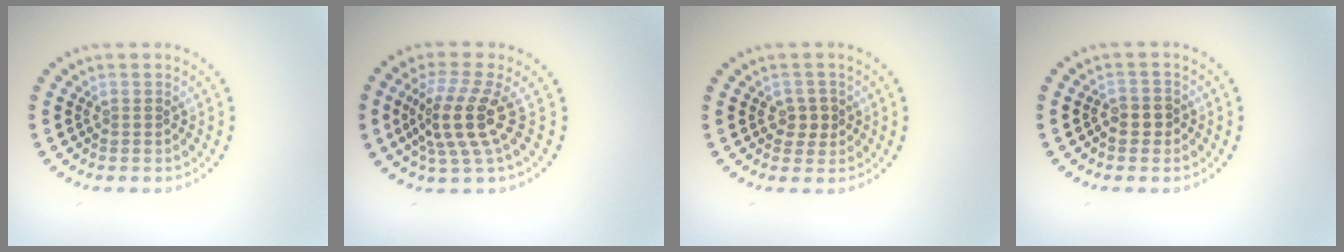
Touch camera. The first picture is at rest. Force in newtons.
{"total": 4.3, "press": 3.4, "slide": 2.7}
{"total": 1.8, "press": 1.7, "slide": 0.5}
{"total": 1.3, "press": 1.2, "slide": 0.5}